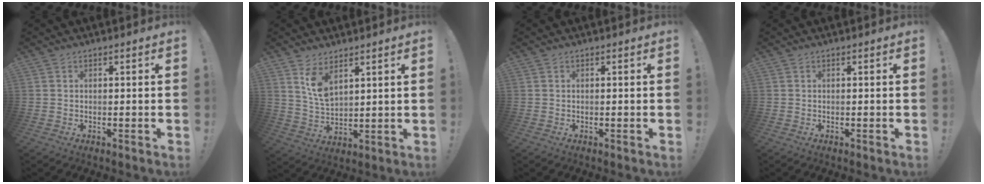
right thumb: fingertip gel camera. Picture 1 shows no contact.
{"total": 8.0, "force": [5.4, 3.6, 4.7], "torque": [-0.075, -0.035, 0.099]}
{"total": 0.0}
{"total": 0.0}